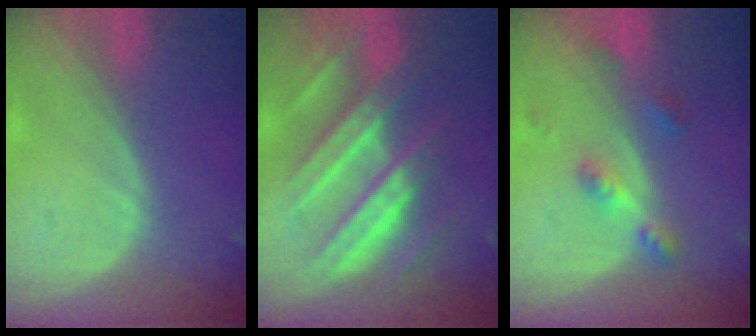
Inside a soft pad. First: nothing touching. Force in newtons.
{"total": 11.3, "press": 11.2, "slide": 1.1}
{"total": 4.6, "press": 4.2, "slide": 1.9}